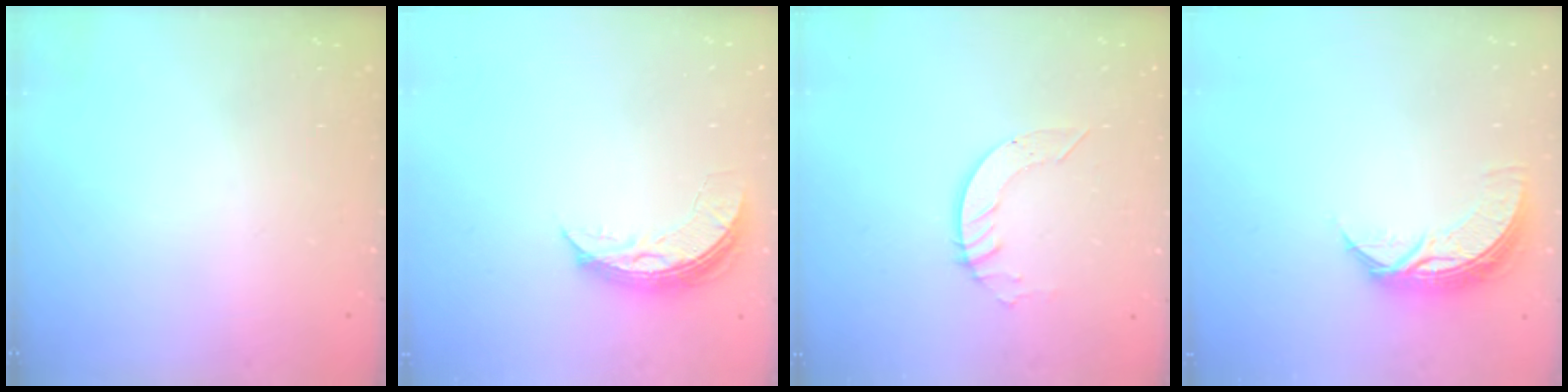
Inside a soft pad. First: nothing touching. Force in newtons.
{"total": 7.4, "press": 7.4, "slide": 0.6}
{"total": 5.2, "press": 5.2, "slide": 0.3}
{"total": 8.3, "press": 8.2, "slide": 0.3}